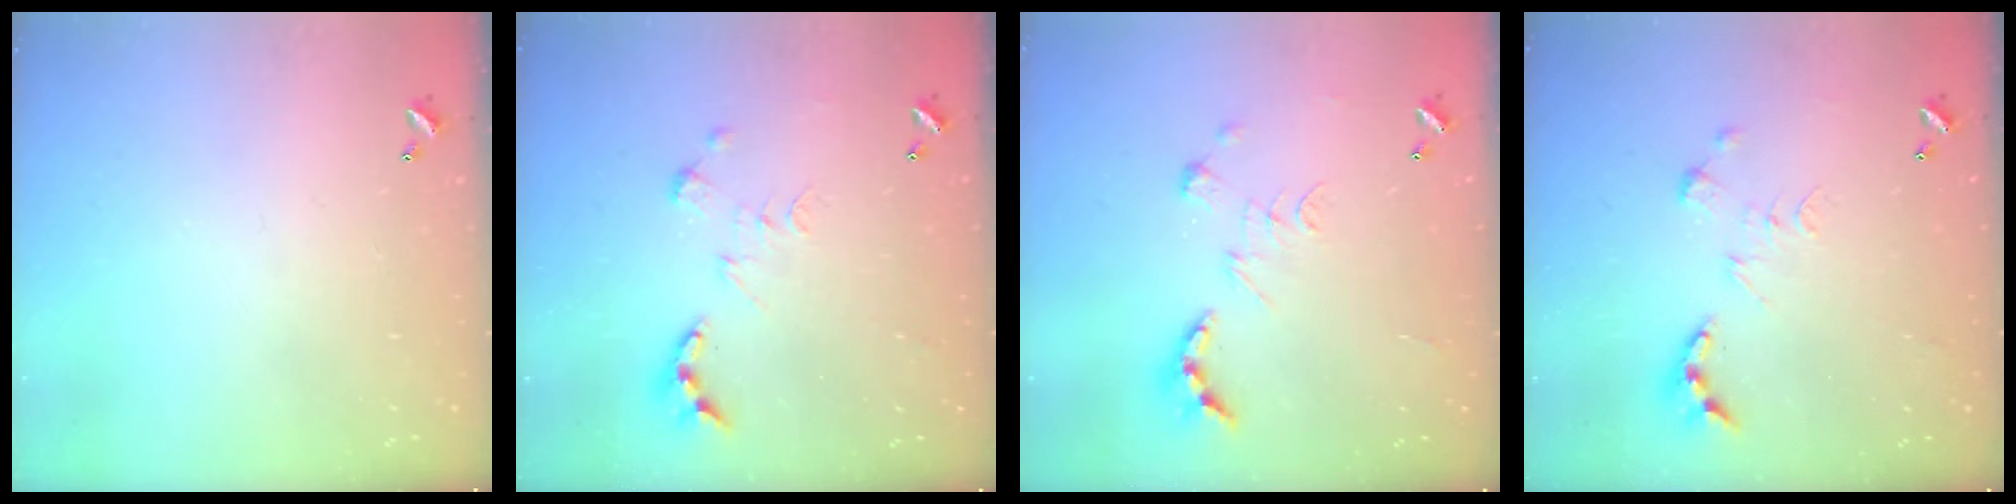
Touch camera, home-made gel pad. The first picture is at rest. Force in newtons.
{"total": 0.0}
{"total": 2.6, "press": 1.9, "slide": 1.8}
{"total": 0.0}